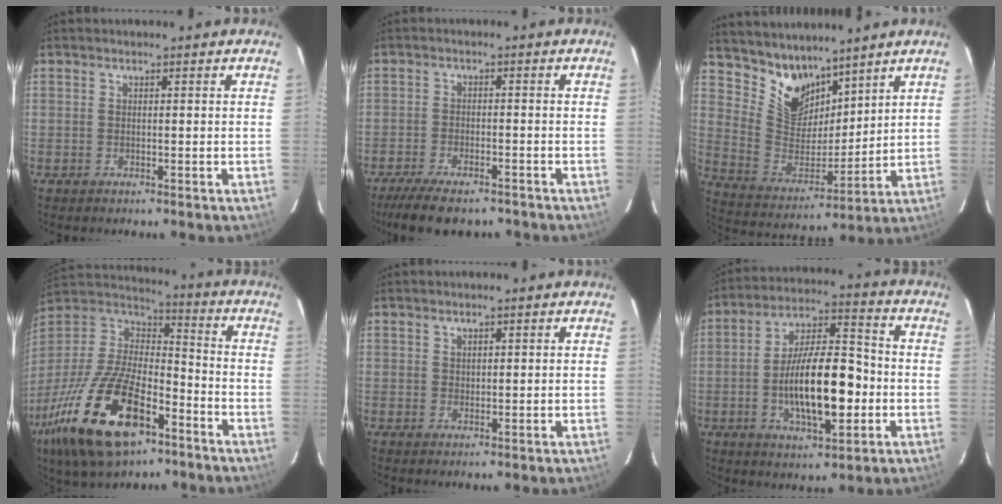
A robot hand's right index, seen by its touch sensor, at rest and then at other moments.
{"total": 11.7, "force": [-9.4, 3.7, 5.9], "torque": [-0.133, -0.022, -0.154]}
{"total": 11.4, "force": [9.1, 6.0, 3.4], "torque": [-0.069, -0.002, 0.185]}
{"total": 26.5, "force": [-14.2, 11.9, 19.0], "torque": [-0.396, -0.039, -0.248]}
{"total": 1.1, "force": [0.8, 0.7, 0.3], "torque": [-0.003, 0.003, 0.015]}
{"total": 16.1, "force": [-3.1, 6.0, 14.7], "torque": [-0.265, 0.008, -0.050]}